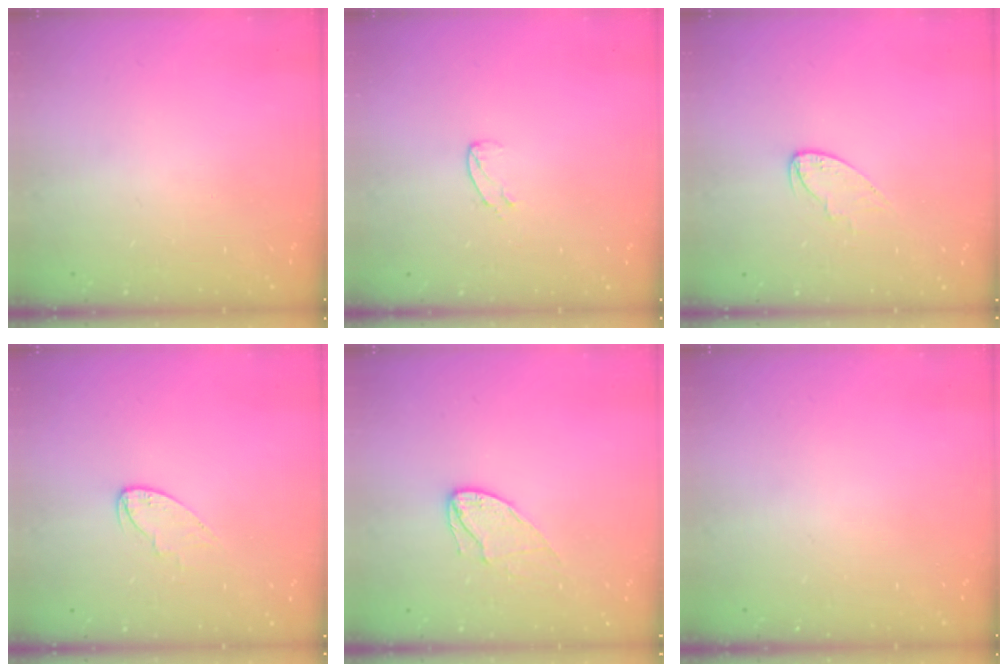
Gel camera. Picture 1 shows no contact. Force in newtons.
{"total": 3.4, "press": 3.4, "slide": 0.3}
{"total": 4.9, "press": 4.9, "slide": 0.3}
{"total": 4.9, "press": 4.9, "slide": 0.3}
{"total": 7.6, "press": 7.6, "slide": 0.3}
{"total": 0.0}